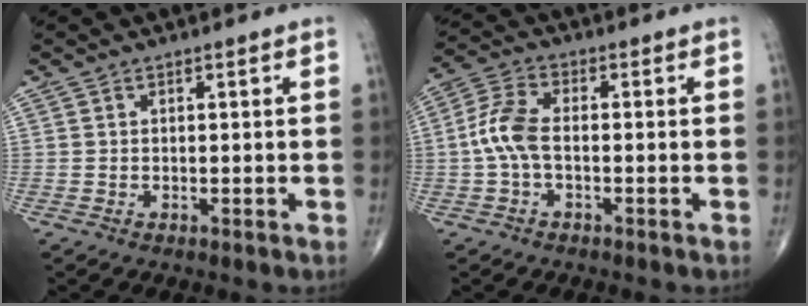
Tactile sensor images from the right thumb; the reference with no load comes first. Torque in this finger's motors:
{"motor_torque": [0.96, 0.90, 0.90, -0.22, 0.09]}